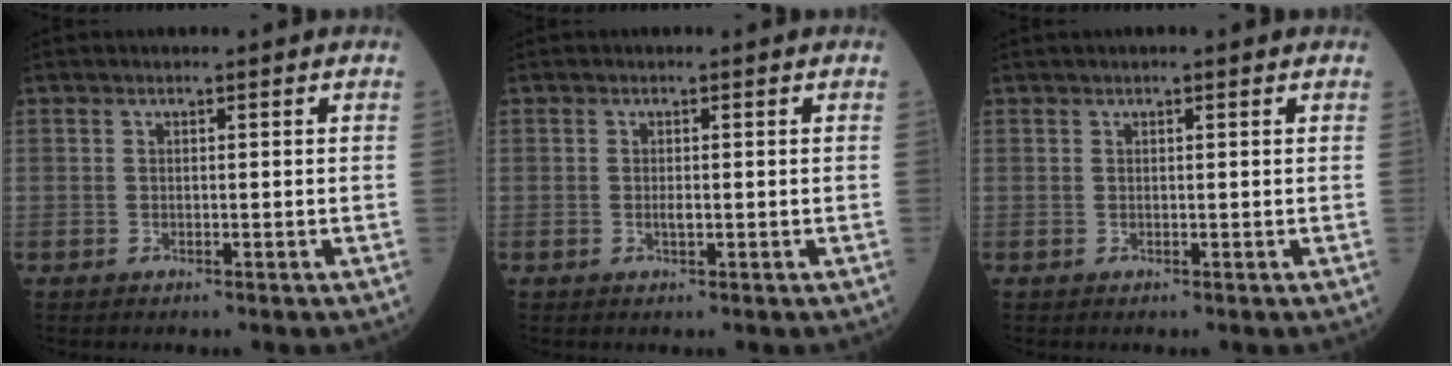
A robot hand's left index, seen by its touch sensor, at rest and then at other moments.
{"total": 0.8, "force": [0.0, 0.2, 0.7], "torque": [-0.017, -0.003, 0.000]}
{"total": 1.3, "force": [1.1, 0.2, 0.8], "torque": [-0.013, 0.015, 0.015]}